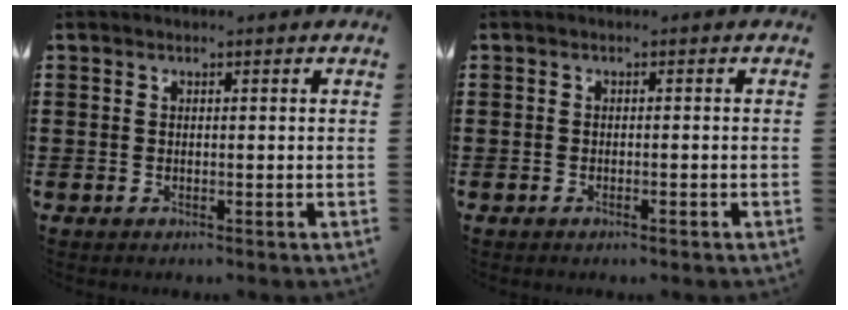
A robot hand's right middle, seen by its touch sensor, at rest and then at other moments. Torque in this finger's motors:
{"motor_torque": [-0.37, -0.05, 0.04, 0.00]}